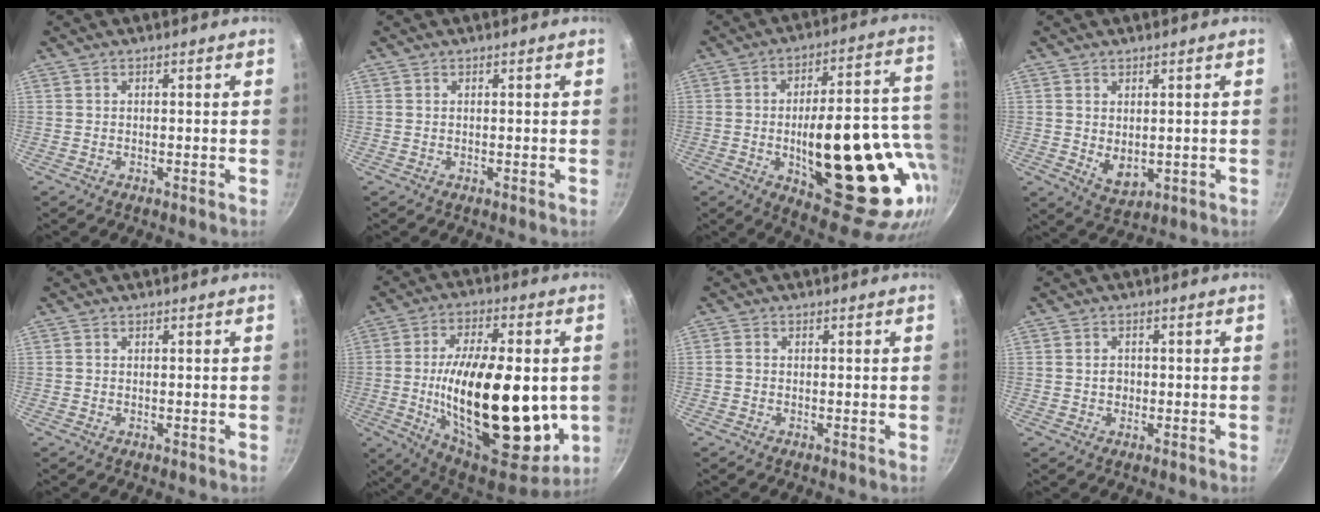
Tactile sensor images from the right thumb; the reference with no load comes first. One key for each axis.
{"total": 0.0}
{"total": 30.1, "fx": -4.7, "fy": 12.2, "fz": 27.1, "tx": -0.336, "ty": 0.002, "tz": -0.047}
{"total": 5.0, "fx": 0.5, "fy": 3.3, "fz": 3.6, "tx": -0.052, "ty": -0.018, "tz": 0.019}
{"total": 0.0}
{"total": 30.5, "fx": -2.2, "fy": 14.2, "fz": 26.8, "tx": -0.415, "ty": -0.005, "tz": -0.027}
{"total": 0.9, "fx": -0.1, "fy": 0.8, "fz": 0.5, "tx": -0.010, "ty": 0.004, "tz": -0.004}
{"total": 2.1, "fx": -0.1, "fy": 1.8, "fz": 1.1, "tx": -0.011, "ty": 0.006, "tz": -0.001}